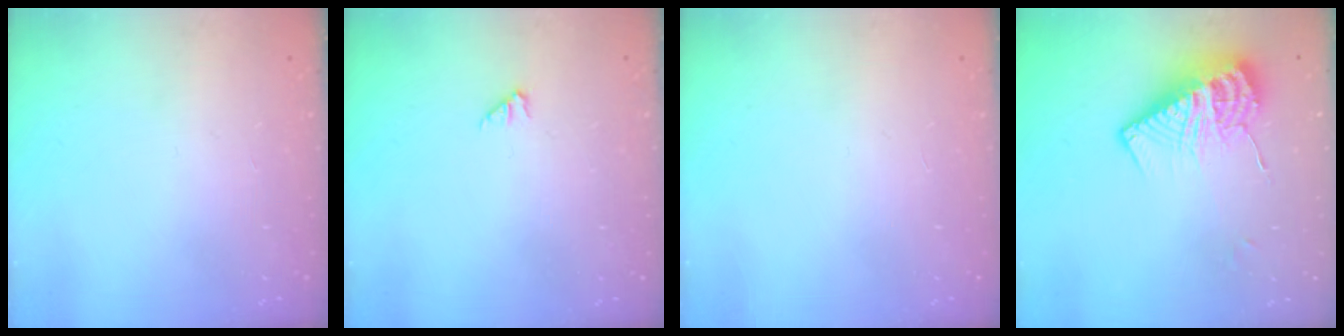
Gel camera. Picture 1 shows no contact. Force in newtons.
{"total": 0.0}
{"total": 0.0}
{"total": 13.5, "press": 13.4, "slide": 1.1}